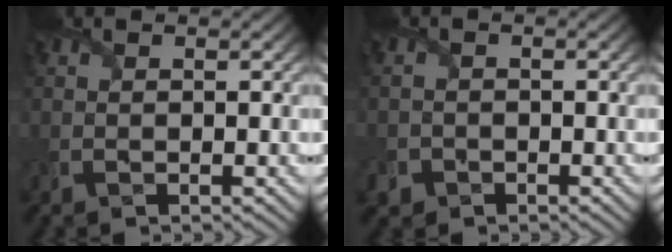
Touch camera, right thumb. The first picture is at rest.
{"total": 2.5, "force": [-1.5, 2.0, 0.4], "torque": [-0.010, -0.002, -0.031]}